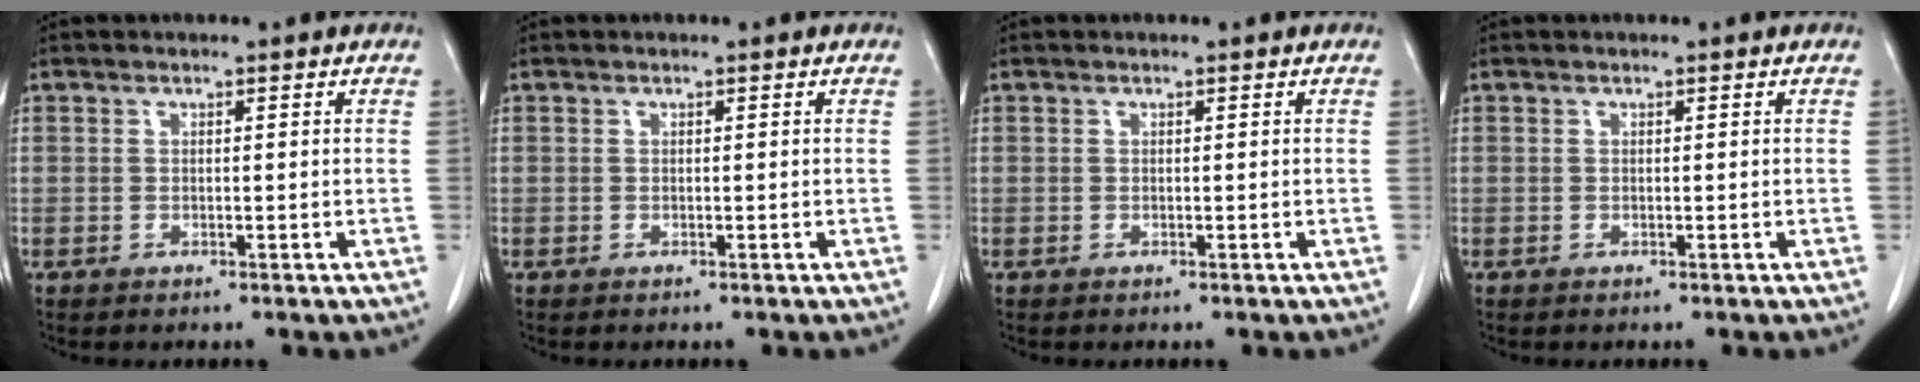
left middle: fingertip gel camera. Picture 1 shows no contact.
{"total": 0.0}
{"total": 0.0}
{"total": 0.0}